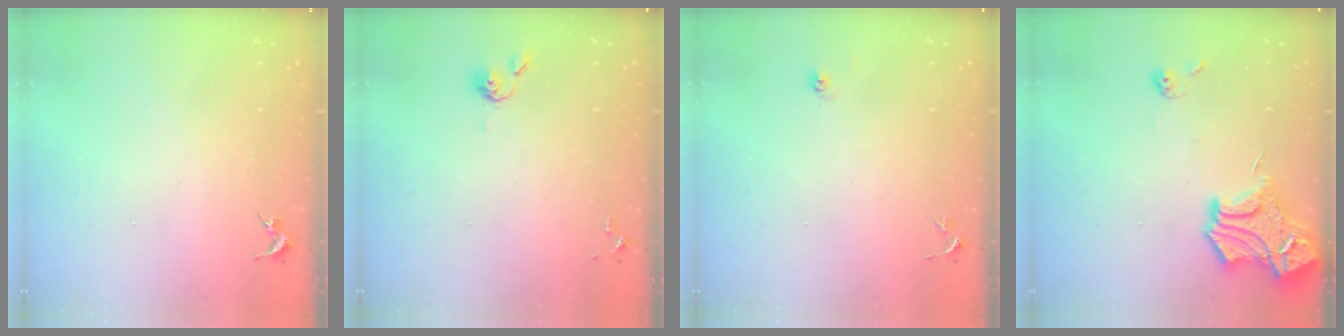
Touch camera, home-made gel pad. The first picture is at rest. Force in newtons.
{"total": 3.8, "press": 3.7, "slide": 0.8}
{"total": 5.1, "press": 5.0, "slide": 0.4}
{"total": 15.5, "press": 15.4, "slide": 1.4}